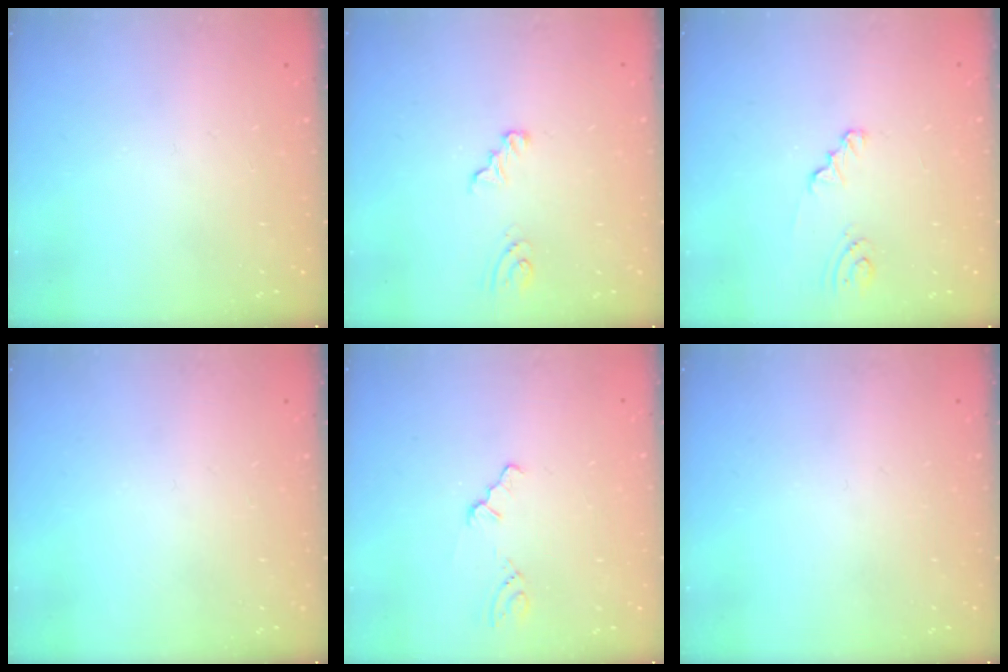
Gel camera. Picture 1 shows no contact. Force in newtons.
{"total": 3.0, "press": 3.0, "slide": 0.3}
{"total": 2.2, "press": 2.2, "slide": 0.3}
{"total": 0.0}
{"total": 0.7, "press": 0.6, "slide": 0.2}
{"total": 0.0}